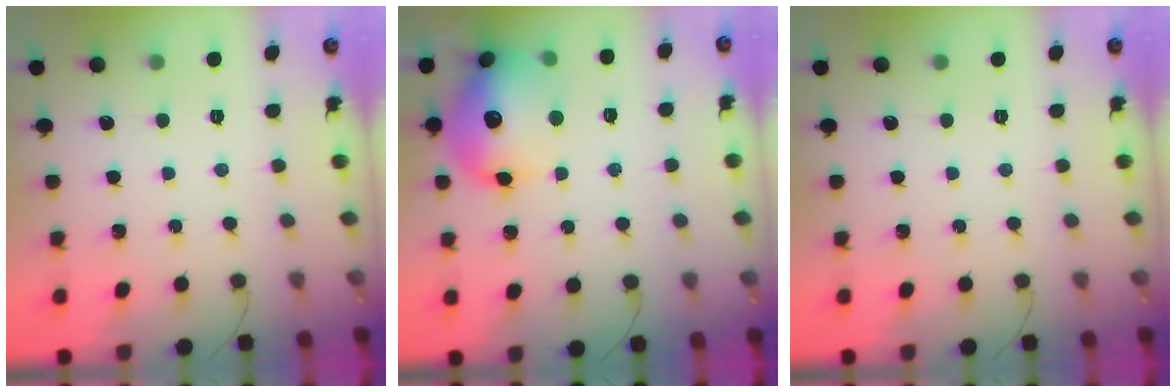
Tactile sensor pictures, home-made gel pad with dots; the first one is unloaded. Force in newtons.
{"total": 17.6, "press": 17.4, "slide": 2.4}
{"total": 0.0}